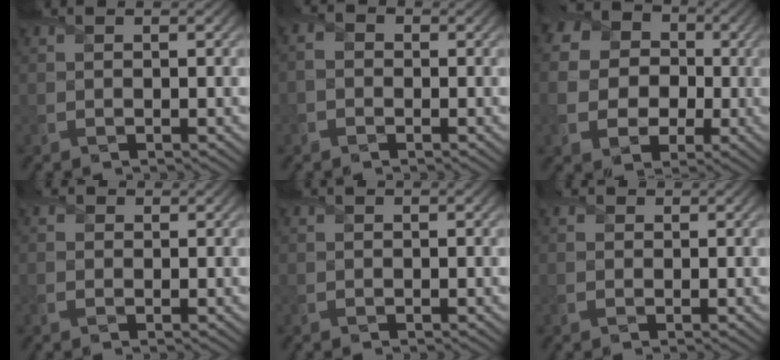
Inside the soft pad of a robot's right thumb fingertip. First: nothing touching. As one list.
[{"total": 1.8, "force": [-0.8, 1.3, 0.9], "torque": [-0.021, 0.005, -0.023]}, {"total": 14.0, "force": [0.9, 12.7, 5.9], "torque": [-0.206, 0.015, 0.001]}, {"total": 1.4, "force": [0.1, 1.1, 0.8], "torque": [-0.020, 0.002, 0.000]}, {"total": 0.0}, {"total": 1.2, "force": [0.3, 0.9, 0.6], "torque": [-0.016, 0.002, 0.004]}]